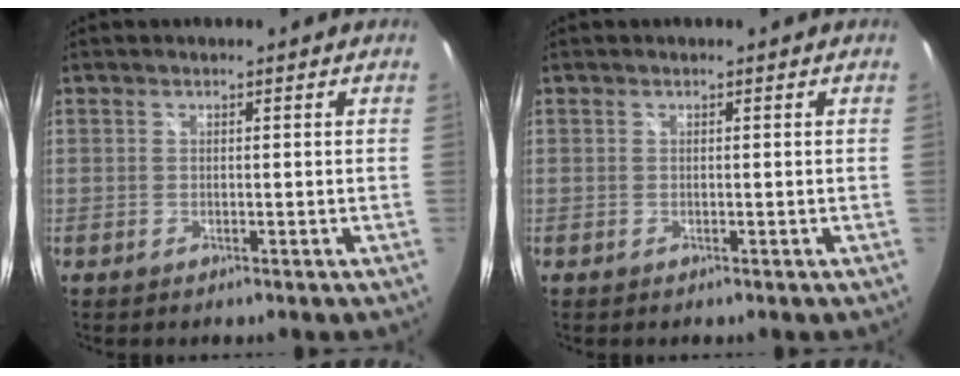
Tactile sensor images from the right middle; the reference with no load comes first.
{"total": 0.0}